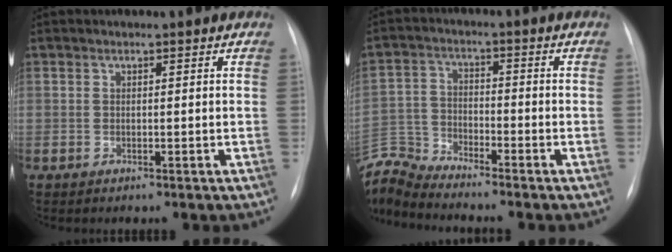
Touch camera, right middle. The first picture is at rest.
{"total": 8.2, "force": [-8.2, -1.0, 0.0], "torque": [-0.013, 0.010, -0.163]}